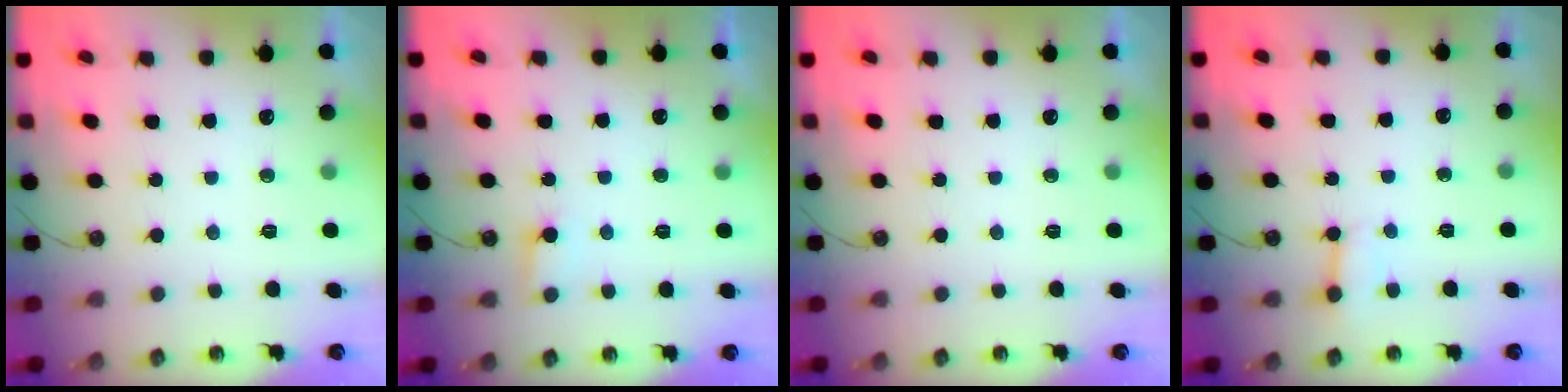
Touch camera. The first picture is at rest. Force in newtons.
{"total": 4.7, "press": 4.6, "slide": 0.4}
{"total": 0.0}
{"total": 2.5, "press": 2.5, "slide": 0.2}